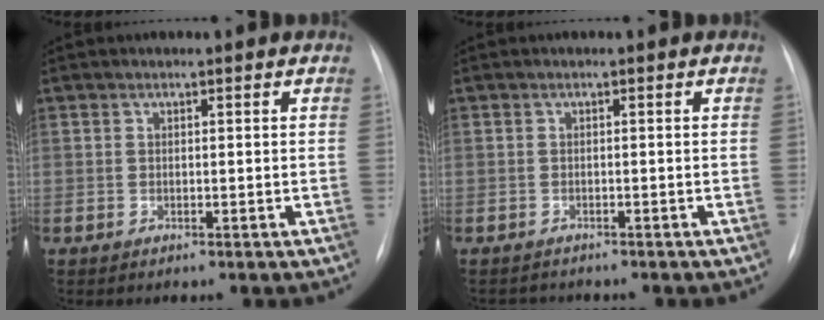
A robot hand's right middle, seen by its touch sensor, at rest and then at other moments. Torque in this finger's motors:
{"motor_torque": [-0.41, -0.21, -0.15, -0.03]}